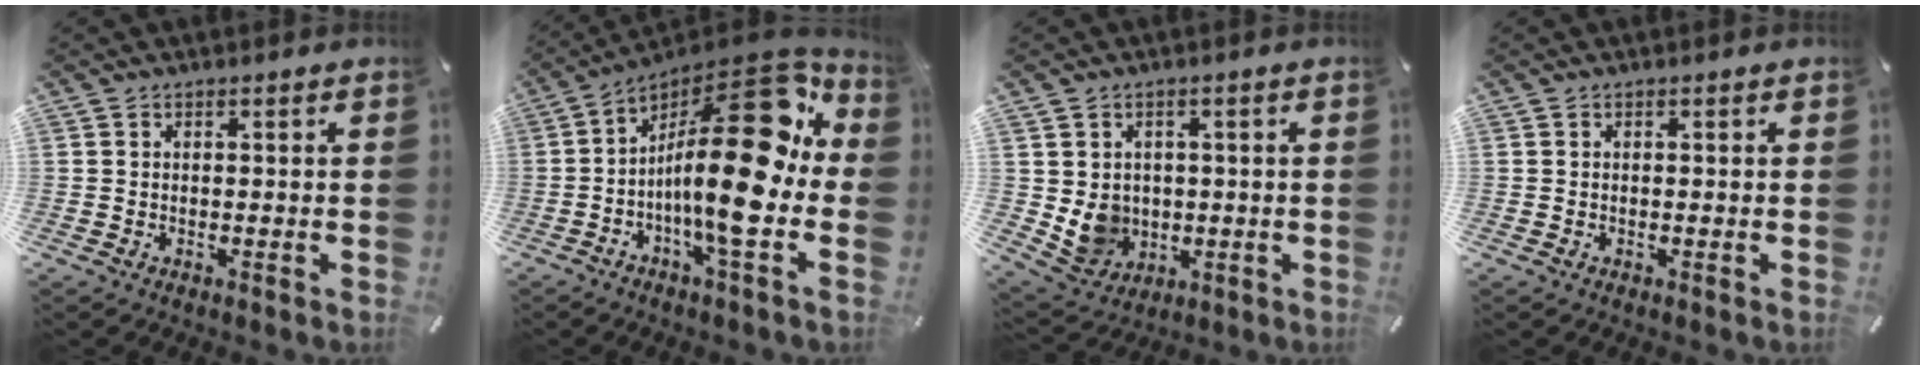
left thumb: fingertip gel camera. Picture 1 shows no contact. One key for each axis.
{"total": 25.1, "fx": 1.3, "fy": 7.7, "fz": 23.9, "tx": -0.407, "ty": -0.035, "tz": 0.015}
{"total": 7.7, "fx": 0.9, "fy": 7.5, "fz": 1.8, "tx": -0.040, "ty": -0.016, "tz": 0.023}
{"total": 0.0}